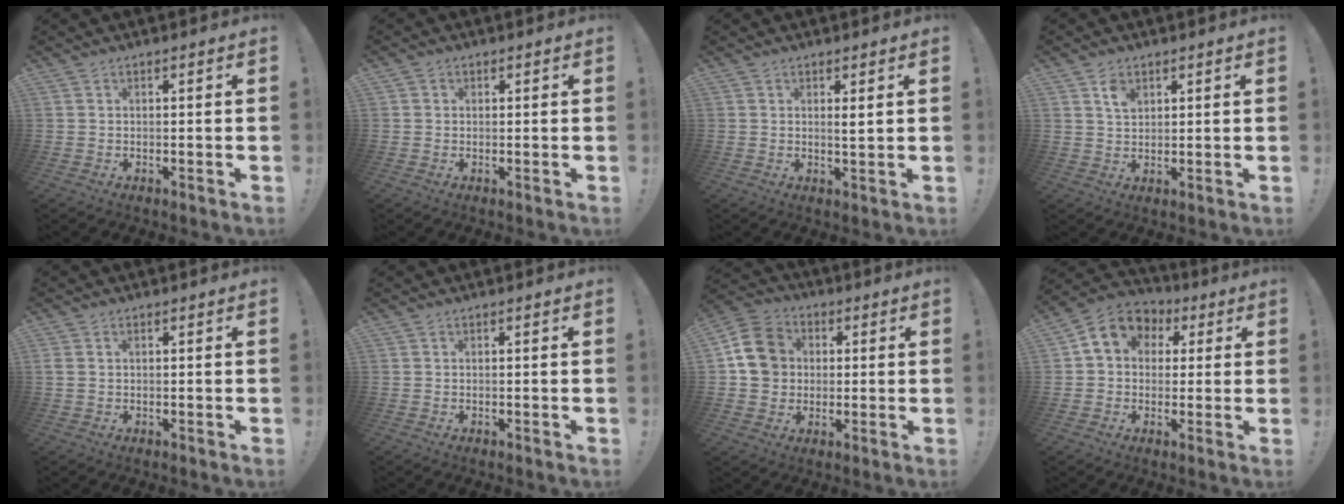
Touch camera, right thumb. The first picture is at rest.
{"total": 1.0, "force": [0.3, 1.0, 0.3], "torque": [-0.002, 0.001, 0.005]}
{"total": 2.0, "force": [0.9, 0.1, 1.7], "torque": [-0.017, -0.011, 0.010]}
{"total": 3.6, "force": [2.1, 2.3, 1.9], "torque": [-0.024, -0.009, 0.036]}
{"total": 1.0, "force": [0.3, 0.7, 0.6], "torque": [-0.014, 0.004, 0.005]}
{"total": 0.0}
{"total": 12.6, "force": [1.5, 11.1, 5.8], "torque": [-0.089, 0.008, 0.035]}
{"total": 9.9, "force": [2.9, 8.2, 4.7], "torque": [-0.069, 0.000, 0.059]}